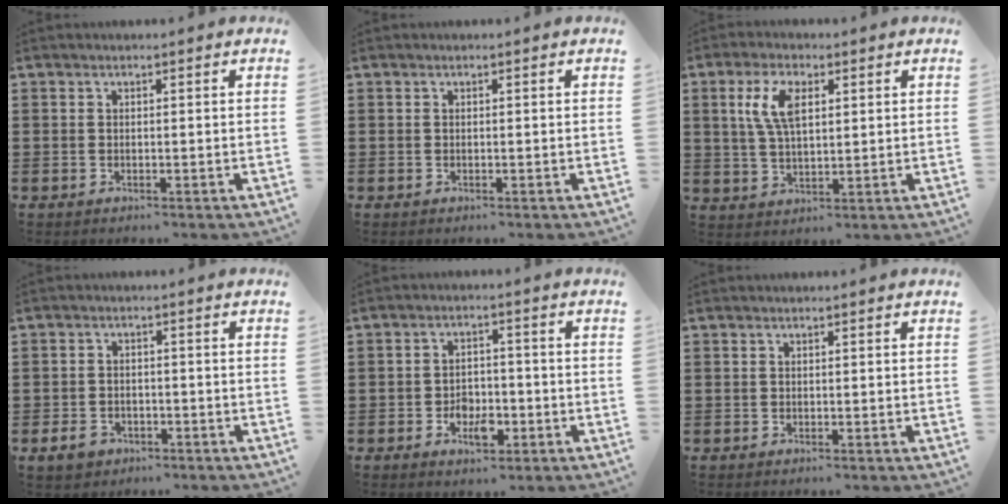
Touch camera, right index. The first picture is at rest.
{"total": 0.0}
{"total": 7.1, "force": [2.2, 3.2, 5.9], "torque": [-0.125, 0.011, 0.039]}
{"total": 2.4, "force": [-1.7, 1.5, 0.6], "torque": [-0.015, 0.004, -0.036]}
{"total": 4.7, "force": [-1.9, 3.0, 3.1], "torque": [-0.048, 0.005, -0.034]}
{"total": 0.0}